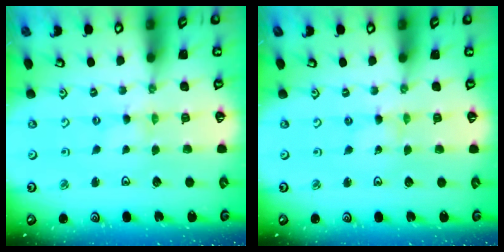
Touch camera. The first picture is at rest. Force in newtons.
{"total": 0.0}